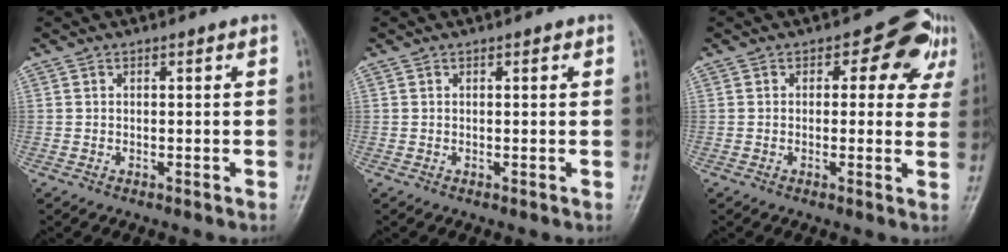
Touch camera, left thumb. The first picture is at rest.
{"total": 0.9, "force": [0.4, 0.4, 0.8], "torque": [-0.007, 0.002, 0.002]}
{"total": 6.9, "force": [2.7, 4.4, 4.6], "torque": [-0.006, -0.001, 0.020]}